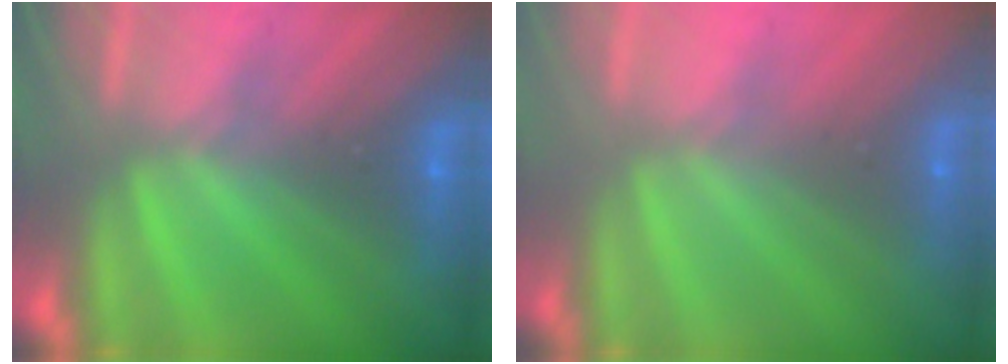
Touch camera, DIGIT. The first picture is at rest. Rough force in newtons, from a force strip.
{"total": 2.8}